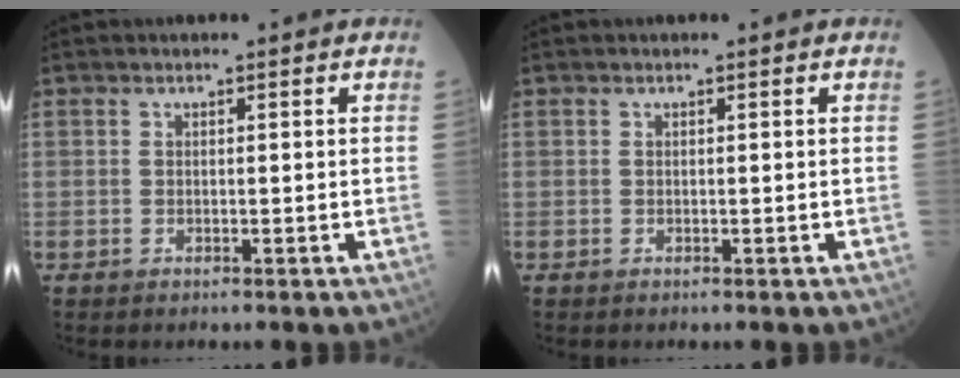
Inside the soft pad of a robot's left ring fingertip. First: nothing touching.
{"total": 0.0}